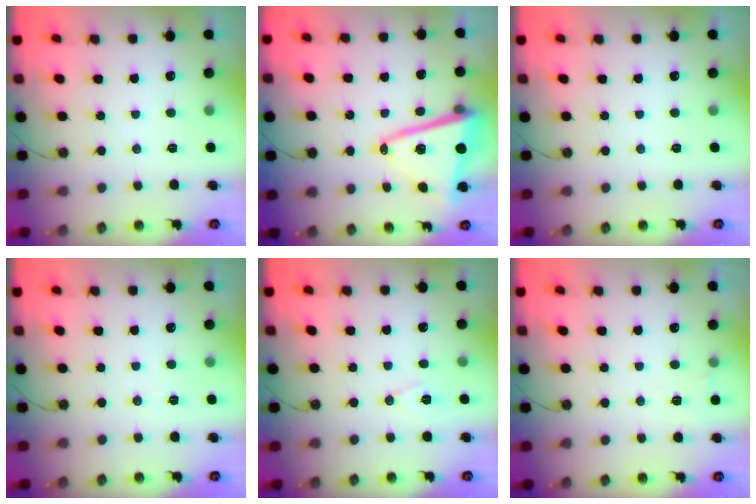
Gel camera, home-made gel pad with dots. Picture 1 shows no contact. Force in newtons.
{"total": 15.1, "press": 15.0, "slide": 1.8}
{"total": 0.0}
{"total": 5.6, "press": 3.4, "slide": 4.5}
{"total": 8.2, "press": 7.0, "slide": 4.3}
{"total": 4.1, "press": 3.0, "slide": 2.8}